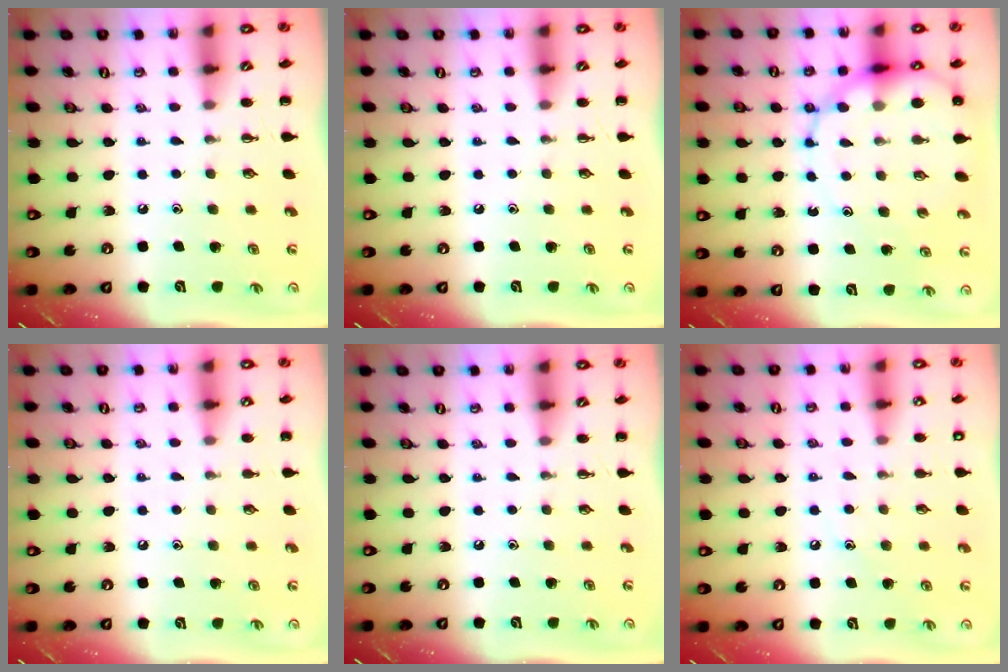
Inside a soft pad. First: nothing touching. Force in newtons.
{"total": 0.0}
{"total": 13.5, "press": 13.1, "slide": 3.1}
{"total": 4.4, "press": 4.2, "slide": 1.5}
{"total": 0.0}
{"total": 8.3, "press": 8.1, "slide": 1.9}